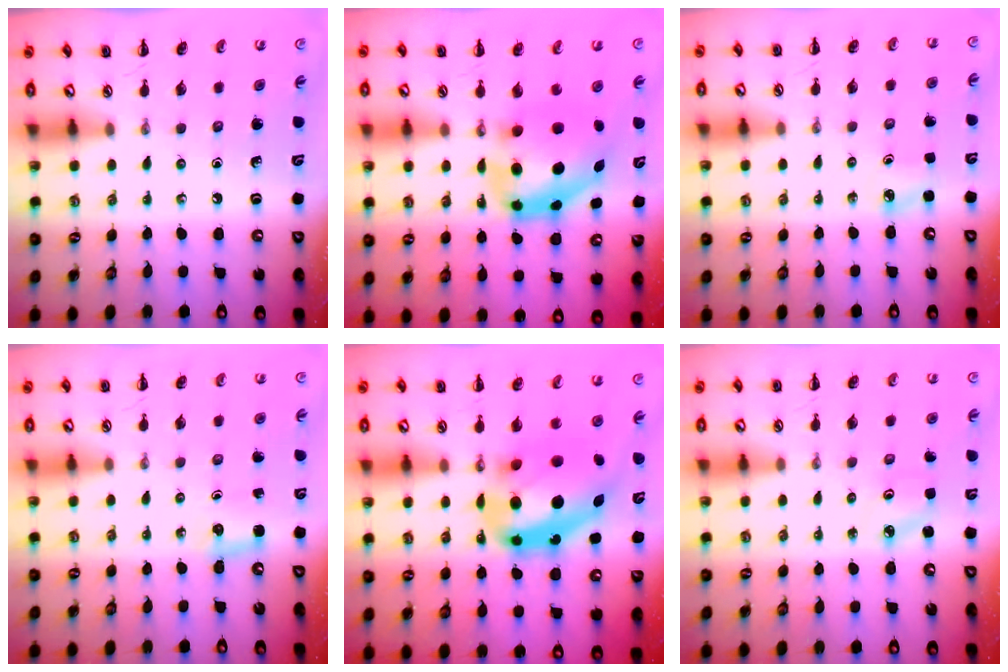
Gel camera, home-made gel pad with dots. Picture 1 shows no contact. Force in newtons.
{"total": 8.0, "press": 7.8, "slide": 2.0}
{"total": 3.6, "press": 3.4, "slide": 1.1}
{"total": 2.8, "press": 2.6, "slide": 0.9}
{"total": 19.0, "press": 18.4, "slide": 4.6}
{"total": 2.5, "press": 2.4, "slide": 0.6}